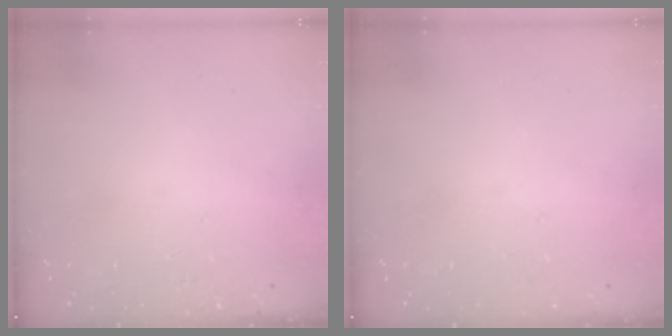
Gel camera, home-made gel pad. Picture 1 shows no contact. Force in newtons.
{"total": 0.0}